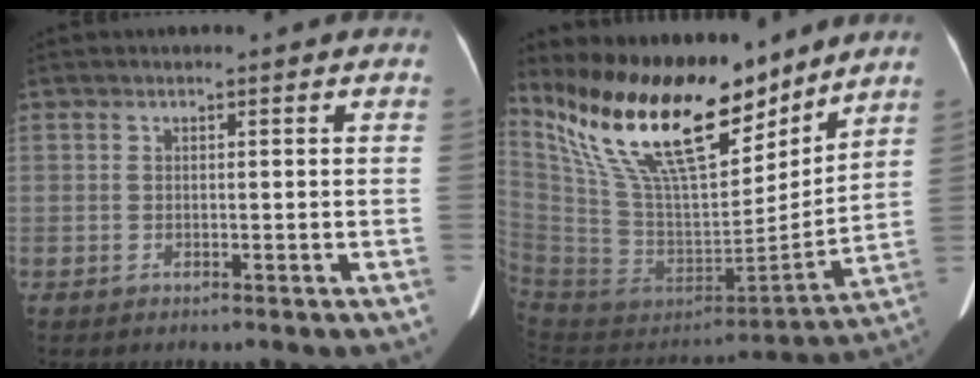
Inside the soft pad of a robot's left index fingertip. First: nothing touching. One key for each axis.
{"total": 25.2, "fx": 18.8, "fy": 9.3, "fz": 13.9, "tx": -0.280, "ty": -0.001, "tz": 0.332}